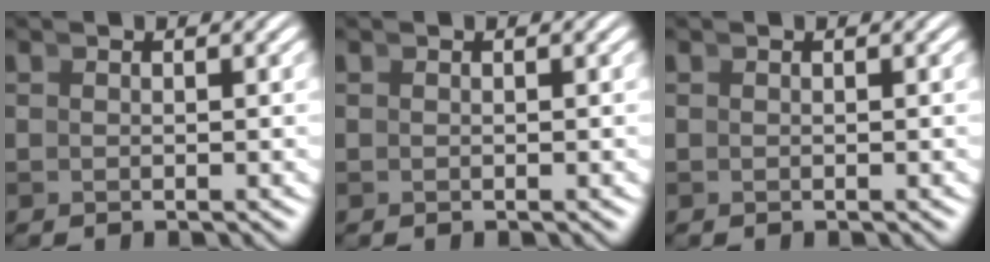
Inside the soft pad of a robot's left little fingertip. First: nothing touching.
{"total": 0.0}
{"total": 0.0}